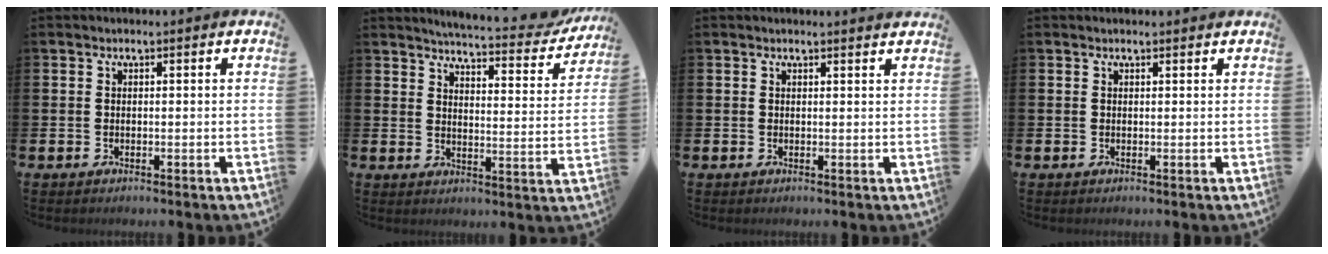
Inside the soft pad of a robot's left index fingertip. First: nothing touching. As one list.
[{"total": 4.9, "force": [4.8, 0.3, 1.0], "torque": [-0.029, -0.041, 0.077]}, {"total": 0.9, "force": [0.8, -0.1, 0.1], "torque": [0.007, -0.006, 0.014]}, {"total": 0.6, "force": [0.5, 0.1, 0.1], "torque": [0.008, -0.003, 0.008]}]